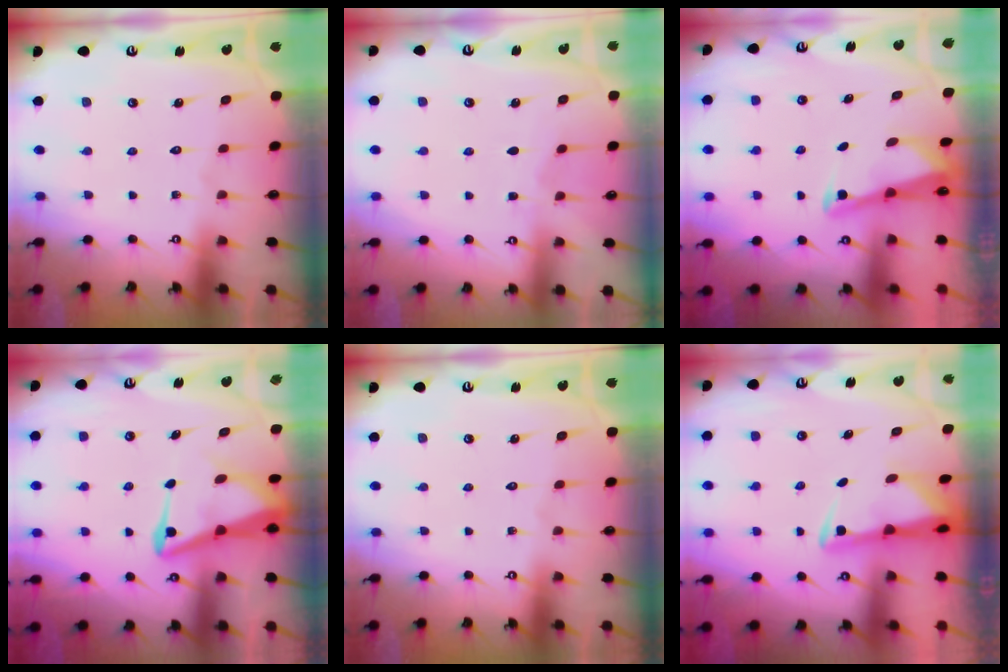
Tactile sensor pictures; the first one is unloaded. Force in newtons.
{"total": 2.9, "press": 2.9, "slide": 0.3}
{"total": 2.6, "press": 2.6, "slide": 0.1}
{"total": 7.0, "press": 6.9, "slide": 0.9}
{"total": 0.0}
{"total": 2.9, "press": 2.8, "slide": 0.6}